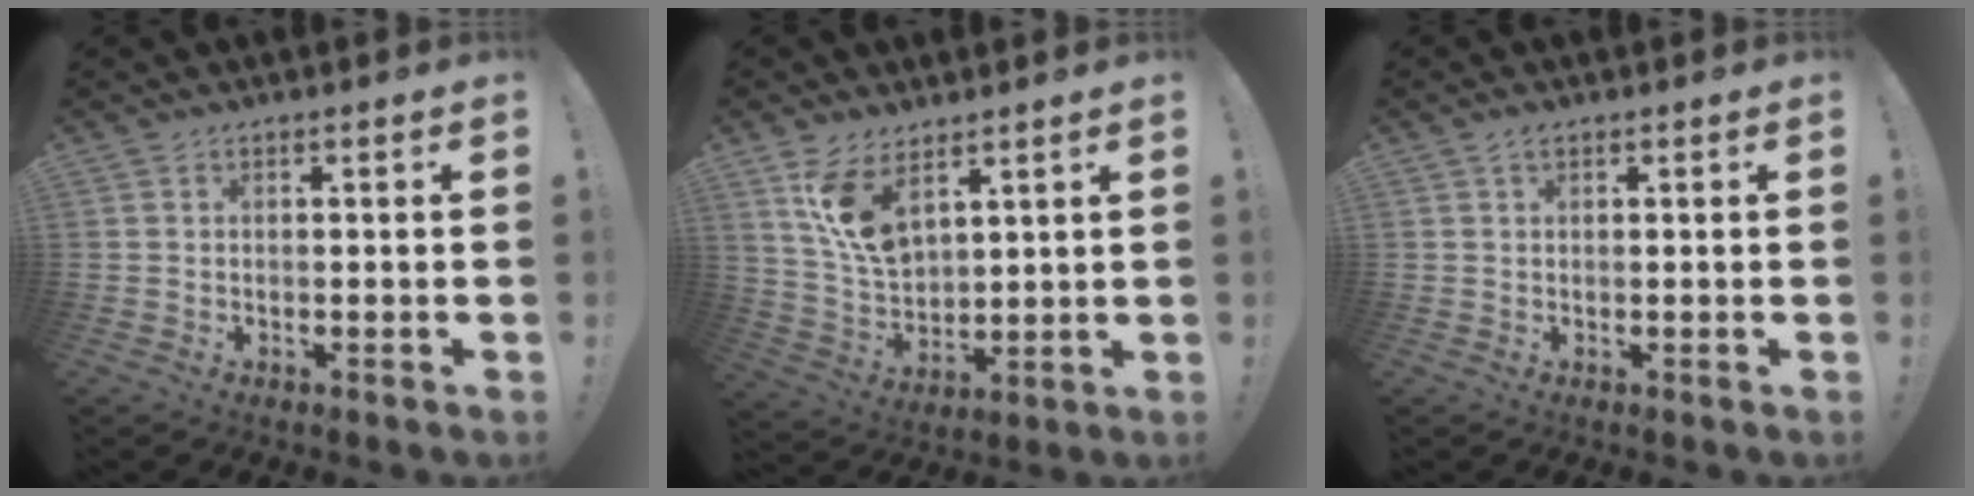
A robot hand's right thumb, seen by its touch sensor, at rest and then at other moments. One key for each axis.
{"total": 11.7, "fx": 7.0, "fy": 6.3, "fz": 7.0, "tx": -0.130, "ty": -0.031, "tz": 0.138}
{"total": 1.3, "fx": 0.9, "fy": 0.6, "fz": 0.8, "tx": -0.010, "ty": 0.000, "tz": 0.016}